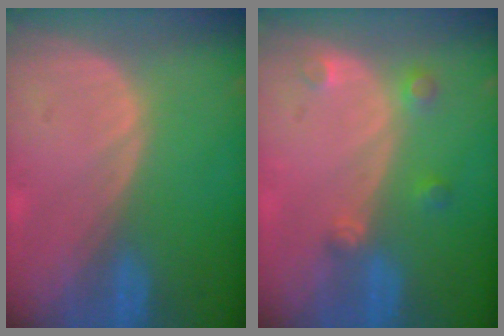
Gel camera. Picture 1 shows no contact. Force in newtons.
{"total": 2.6, "press": 2.6, "slide": 0.3}